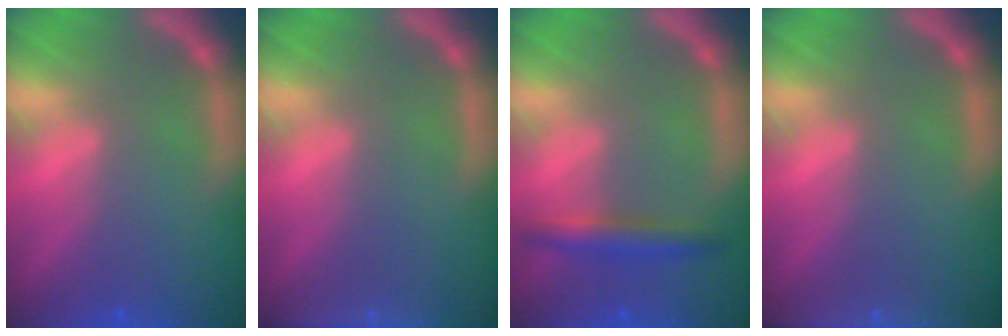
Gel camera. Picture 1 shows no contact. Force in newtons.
{"total": 3.0}
{"total": 3.0}
{"total": 4.0}